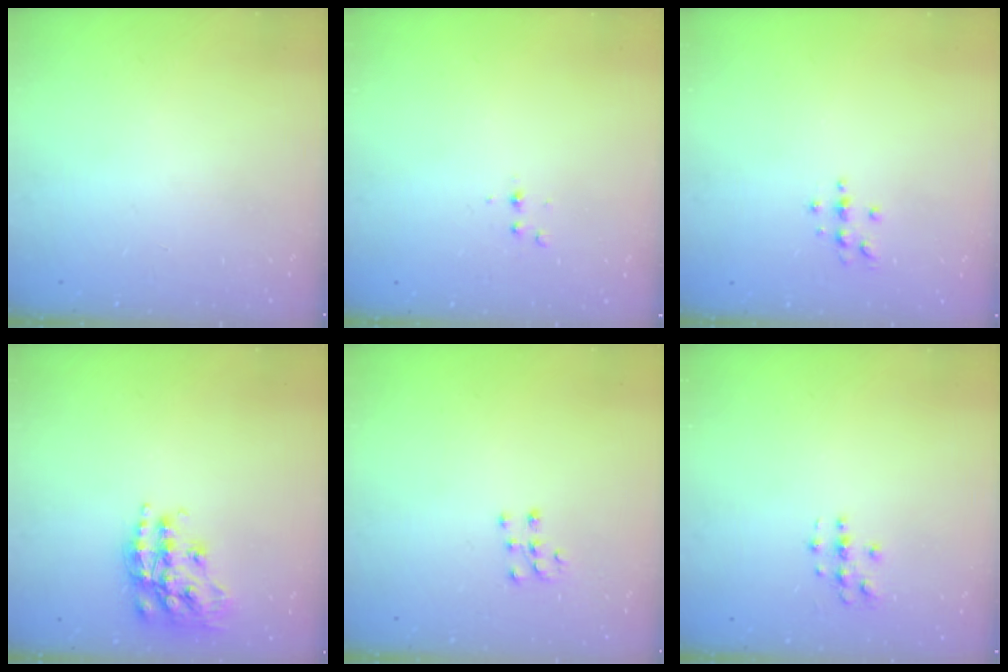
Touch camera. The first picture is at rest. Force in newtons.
{"total": 3.1, "press": 2.7, "slide": 1.6}
{"total": 3.3, "press": 3.3, "slide": 0.4}
{"total": 17.2, "press": 17.2, "slide": 1.2}
{"total": 7.6, "press": 7.6, "slide": 0.5}
{"total": 2.8, "press": 2.8, "slide": 0.3}